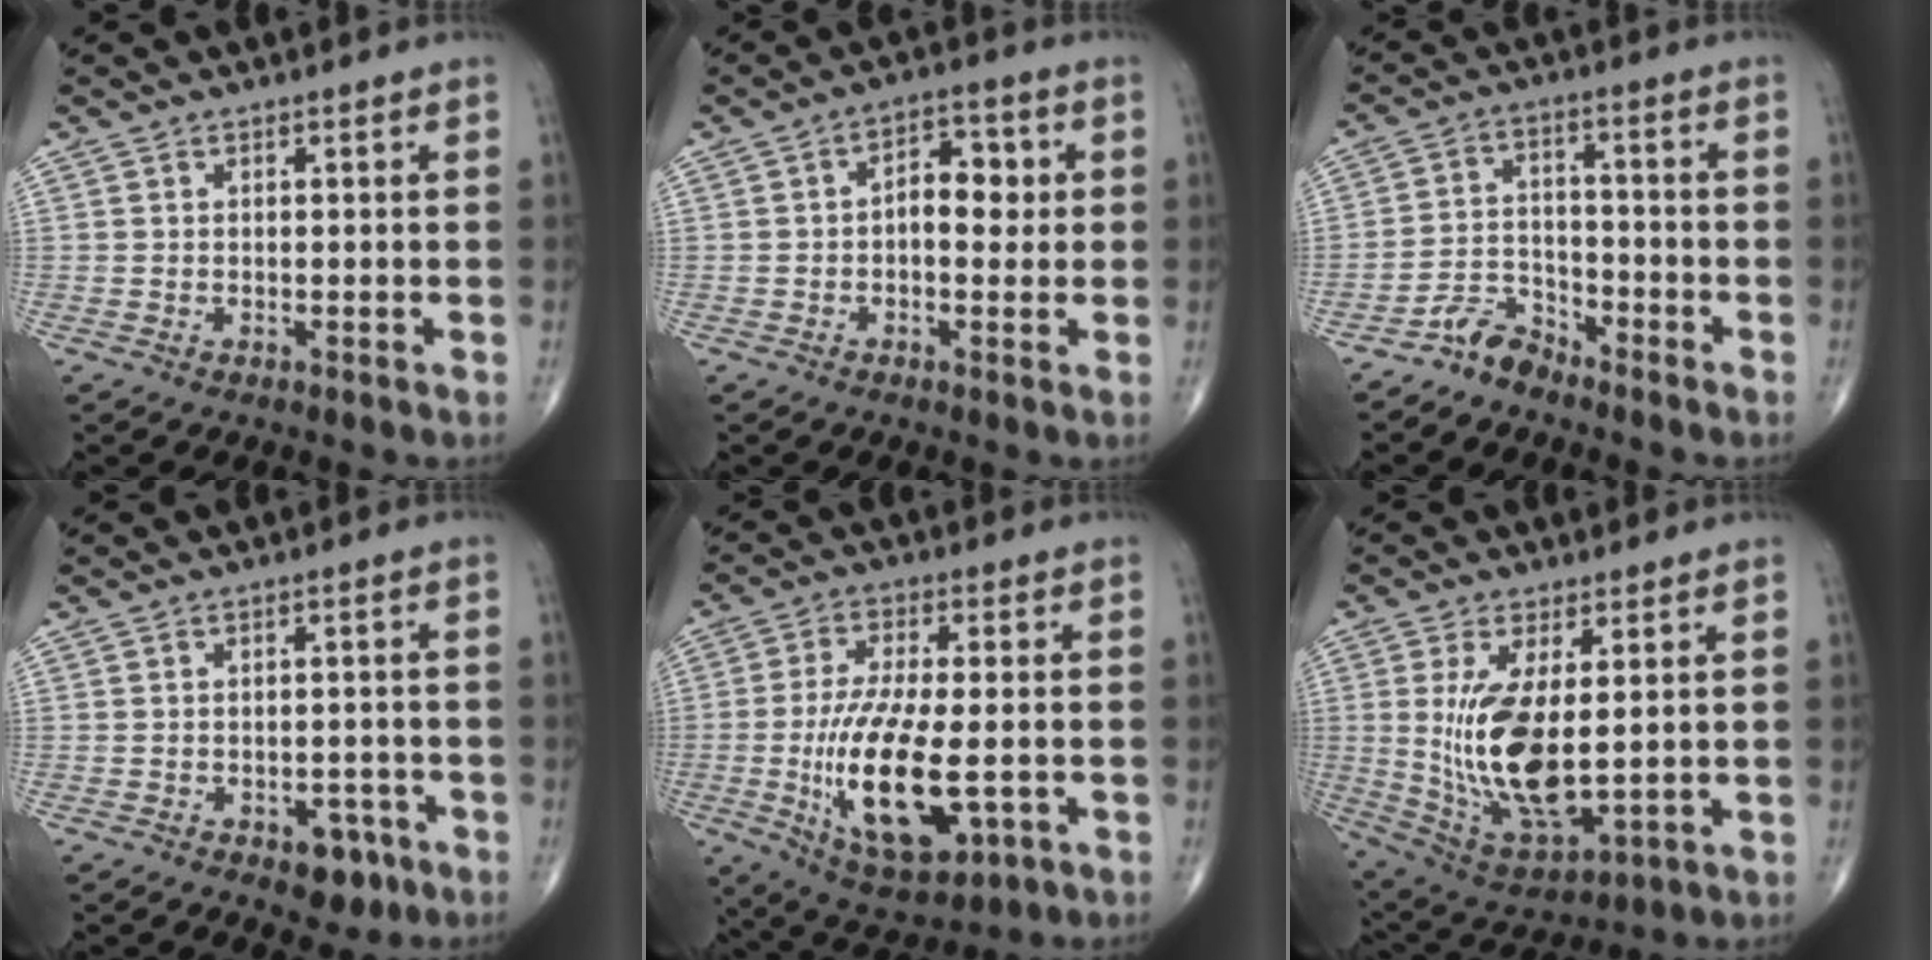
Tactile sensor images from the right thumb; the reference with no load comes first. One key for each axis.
{"total": 7.0, "fx": 0.4, "fy": 4.2, "fz": 5.6, "tx": -0.057, "ty": 0.016, "tz": -0.001}
{"total": 5.3, "fx": -4.7, "fy": 2.2, "fz": 1.2, "tx": -0.015, "ty": 0.039, "tz": -0.096}
{"total": 4.9, "fx": -2.8, "fy": 3.0, "fz": 2.8, "tx": -0.016, "ty": 0.018, "tz": -0.033}
{"total": 17.4, "fx": -3.6, "fy": 7.0, "fz": 15.6, "tx": -0.288, "ty": -0.009, "tz": -0.050}
{"total": 16.0, "fx": 1.0, "fy": 6.9, "fz": 14.5, "tx": -0.279, "ty": -0.025, "tz": 0.040}